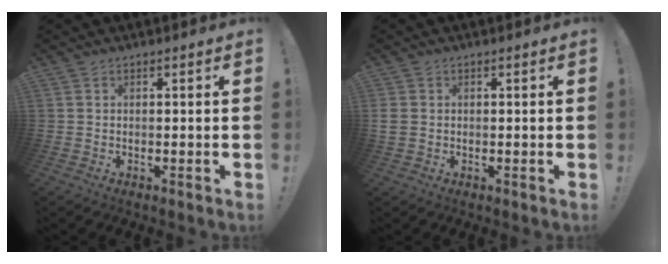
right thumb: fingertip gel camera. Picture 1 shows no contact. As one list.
[{"total": 2.4, "force": [0.1, 2.0, 1.2], "torque": [-0.035, 0.006, 0.004]}]